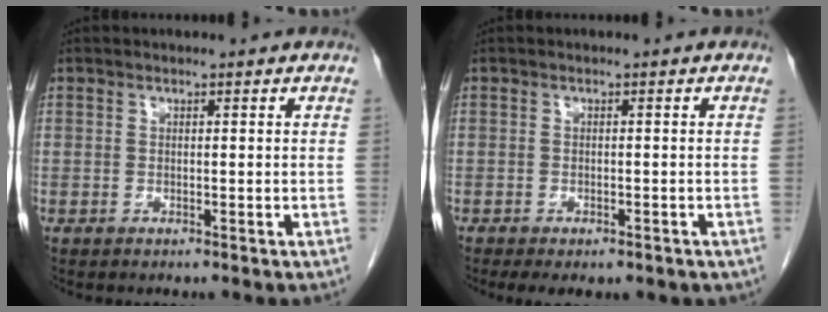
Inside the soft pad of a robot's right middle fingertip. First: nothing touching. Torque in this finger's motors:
{"motor_torque": [1.19, -0.95, 0.21, 0.09]}